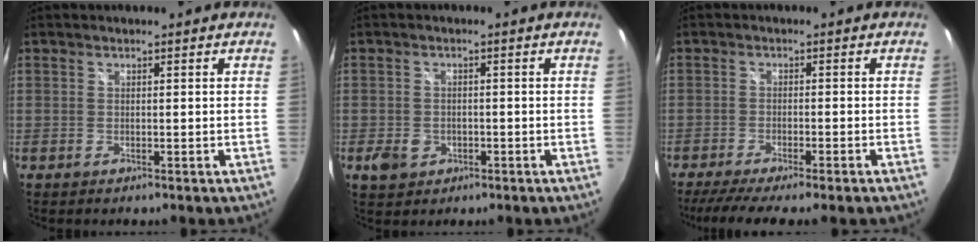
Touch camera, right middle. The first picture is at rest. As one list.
[{"total": 4.4, "force": [-1.8, 3.5, 2.0], "torque": [-0.052, 0.001, -0.024]}, {"total": 8.8, "force": [-7.2, -0.1, 5.1], "torque": [-0.105, -0.027, -0.112]}]